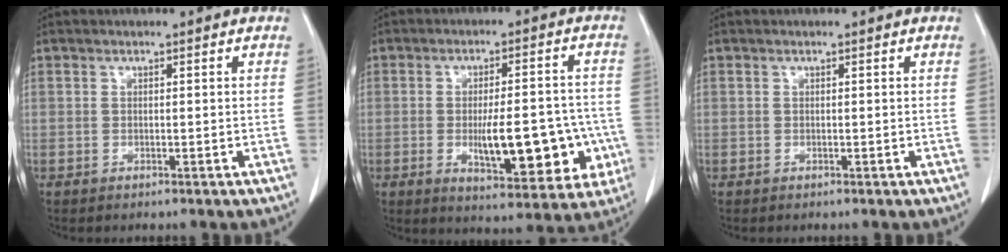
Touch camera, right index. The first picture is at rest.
{"total": 14.2, "force": [-3.2, 4.6, 13.0], "torque": [-0.173, 0.010, -0.032]}
{"total": 0.0}